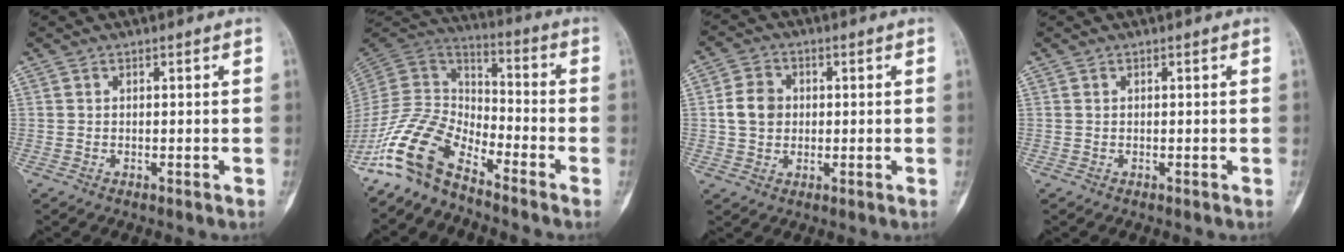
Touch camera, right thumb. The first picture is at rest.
{"total": 12.5, "force": [-9.6, 5.2, 6.1], "torque": [-0.121, 0.085, -0.202]}
{"total": 6.1, "force": [0.4, 5.1, 3.4], "torque": [-0.047, 0.007, 0.004]}
{"total": 0.0}